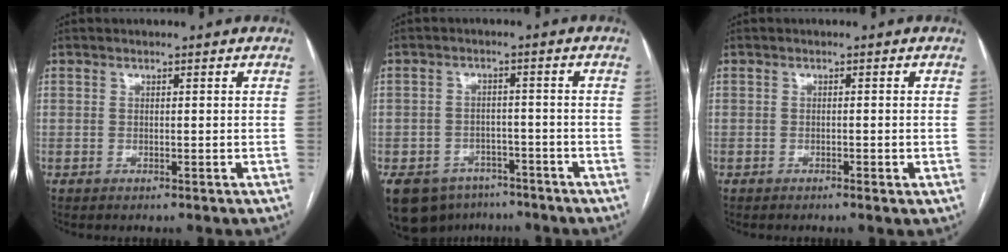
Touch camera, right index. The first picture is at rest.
{"total": 11.9, "force": [-7.9, 8.0, 4.0], "torque": [-0.088, 0.000, -0.107]}
{"total": 1.1, "force": [-0.6, 0.2, 0.9], "torque": [-0.014, 0.000, -0.008]}